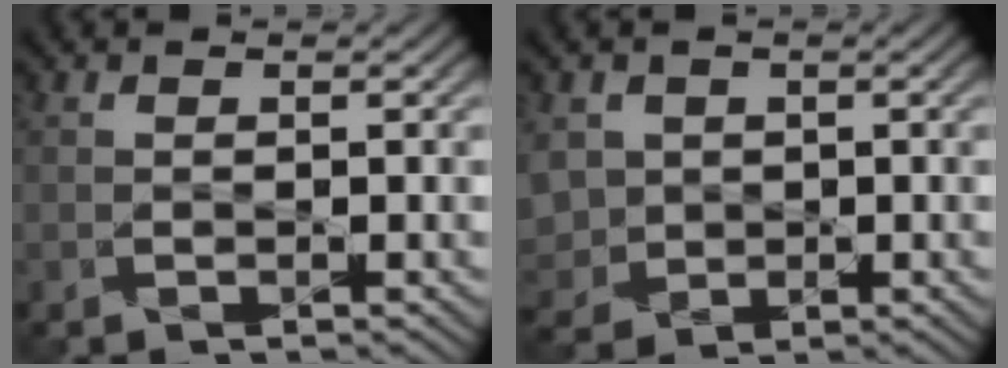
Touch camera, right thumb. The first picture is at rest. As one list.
[{"total": 4.4, "force": [0.5, 4.0, 1.7], "torque": [-0.069, -0.010, 0.007]}]